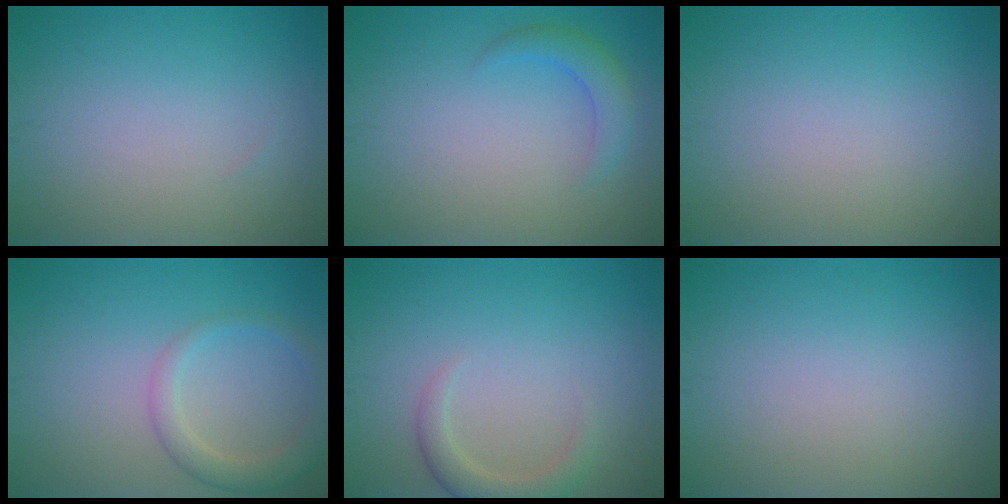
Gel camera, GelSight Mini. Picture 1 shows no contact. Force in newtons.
{"total": 2.3, "press": 2.3, "slide": 0.0}
{"total": 0.0}
{"total": 2.9, "press": 2.9, "slide": 0.2}
{"total": 2.4, "press": 2.4, "slide": 0.3}
{"total": 0.0}